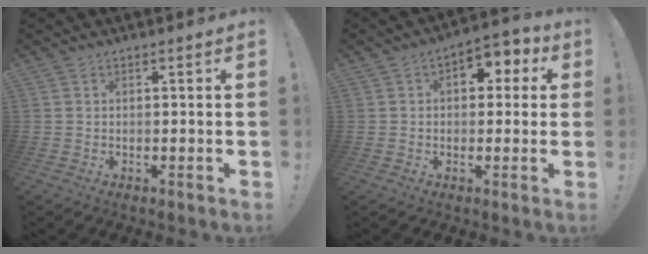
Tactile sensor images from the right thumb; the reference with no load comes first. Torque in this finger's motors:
{"motor_torque": [0.76, 1.53, 0.30, 0.05, 0.00]}